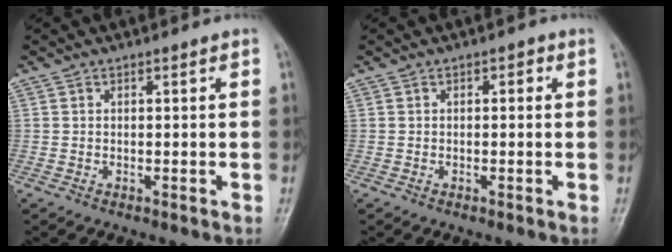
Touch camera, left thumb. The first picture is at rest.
{"total": 1.0, "force": [0.1, 0.7, 0.7], "torque": [0.001, 0.004, -0.007]}